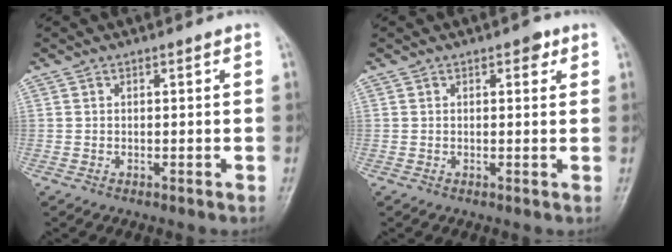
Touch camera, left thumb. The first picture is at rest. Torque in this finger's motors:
{"motor_torque": [0.36, 0.25, 0.27, -0.36, 0.00]}